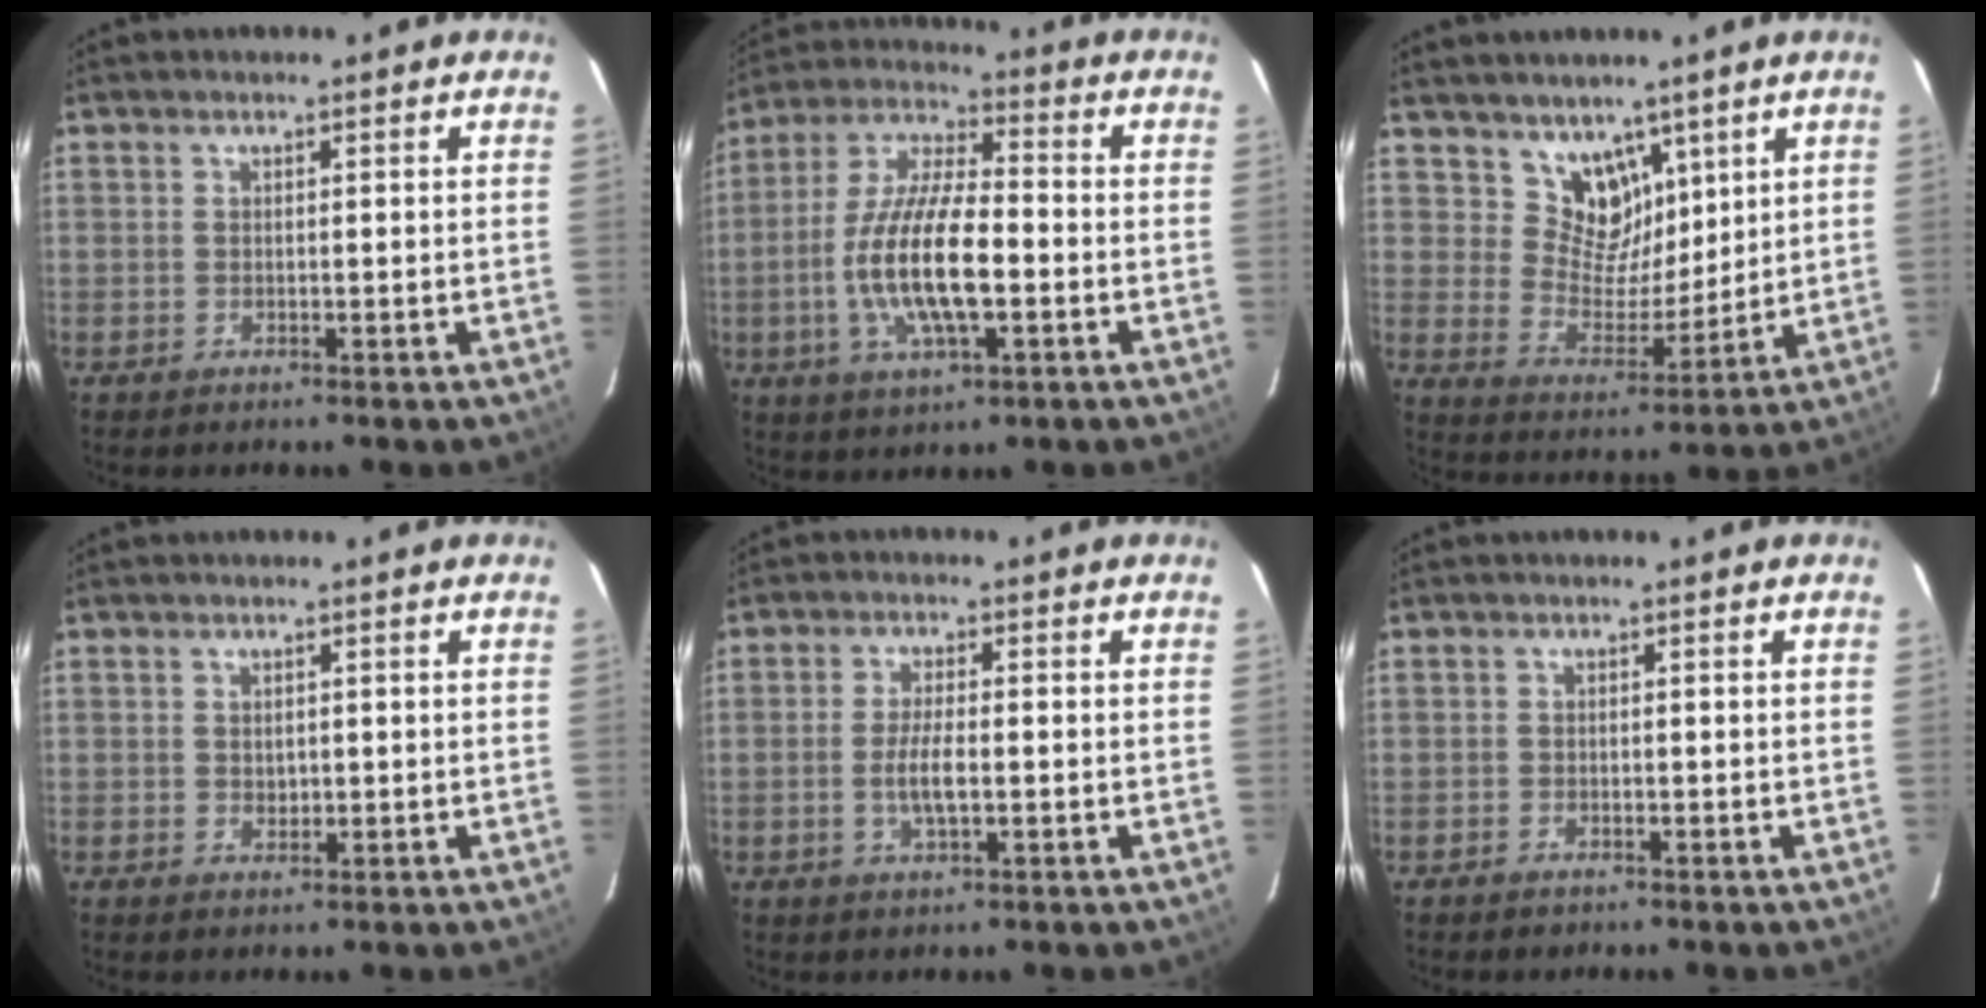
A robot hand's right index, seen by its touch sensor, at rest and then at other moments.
{"total": 15.7, "force": [-3.3, 5.1, 14.5], "torque": [-0.293, -0.004, -0.064]}
{"total": 9.0, "force": [6.0, 6.1, 2.6], "torque": [-0.034, -0.008, 0.118]}
{"total": 1.4, "force": [0.1, 1.2, 0.6], "torque": [-0.007, 0.000, 0.004]}
{"total": 4.7, "force": [-1.0, 1.2, 4.4], "torque": [-0.087, -0.004, -0.018]}
{"total": 1.2, "force": [-0.9, 0.7, 0.3], "torque": [-0.007, 0.002, -0.015]}